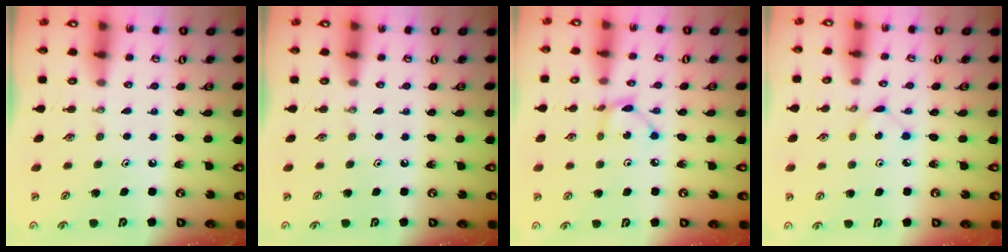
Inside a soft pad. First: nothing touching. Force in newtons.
{"total": 0.0}
{"total": 3.1, "press": 3.1, "slide": 0.1}
{"total": 2.6, "press": 2.6, "slide": 0.3}